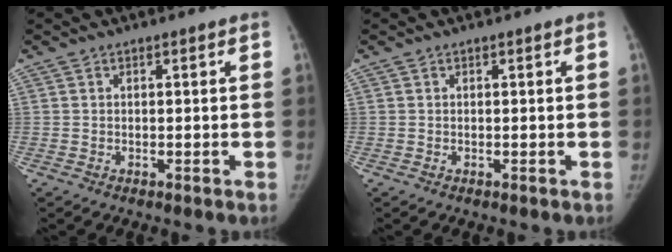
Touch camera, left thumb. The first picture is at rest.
{"total": 0.0}